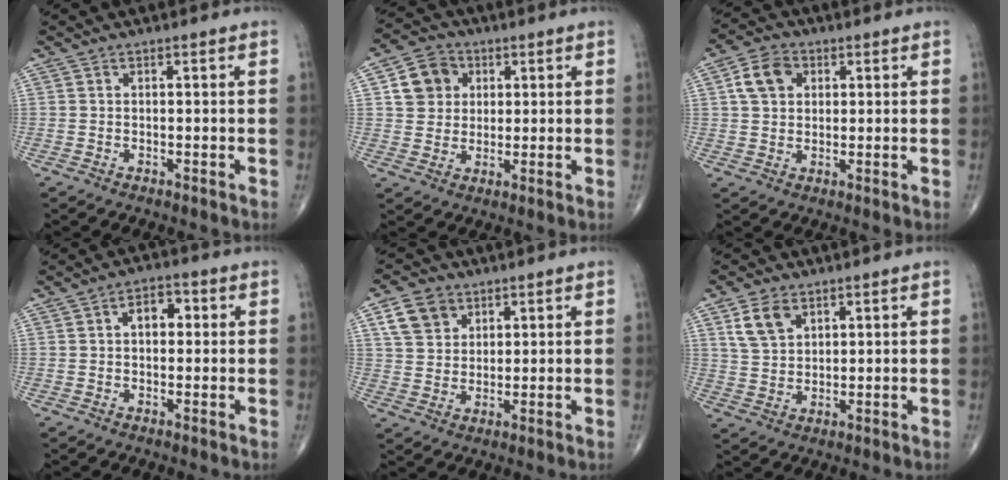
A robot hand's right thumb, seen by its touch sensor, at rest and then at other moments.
{"total": 8.2, "force": [2.3, 7.2, 3.2], "torque": [-0.030, 0.000, 0.036]}
{"total": 7.0, "force": [2.0, 5.3, 4.0], "torque": [-0.060, 0.007, 0.032]}
{"total": 4.8, "force": [0.7, 3.2, 3.5], "torque": [-0.035, 0.013, 0.004]}
{"total": 7.5, "force": [3.7, 5.7, 3.3], "torque": [-0.039, -0.010, 0.070]}
{"total": 6.5, "force": [3.3, 4.2, 3.7], "torque": [-0.060, -0.010, 0.070]}